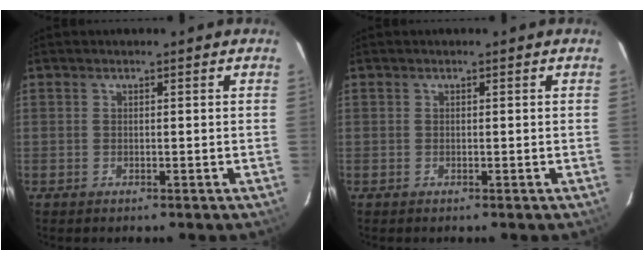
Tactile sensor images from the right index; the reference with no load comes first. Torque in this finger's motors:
{"motor_torque": [0.12, 0.10, 0.01, 0.01]}